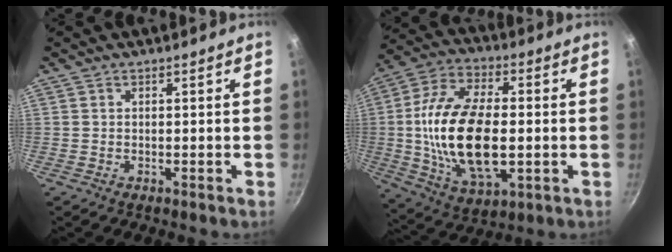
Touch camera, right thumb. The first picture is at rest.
{"total": 21.2, "force": [-0.9, 11.2, 18.0], "torque": [-0.340, 0.010, -0.015]}